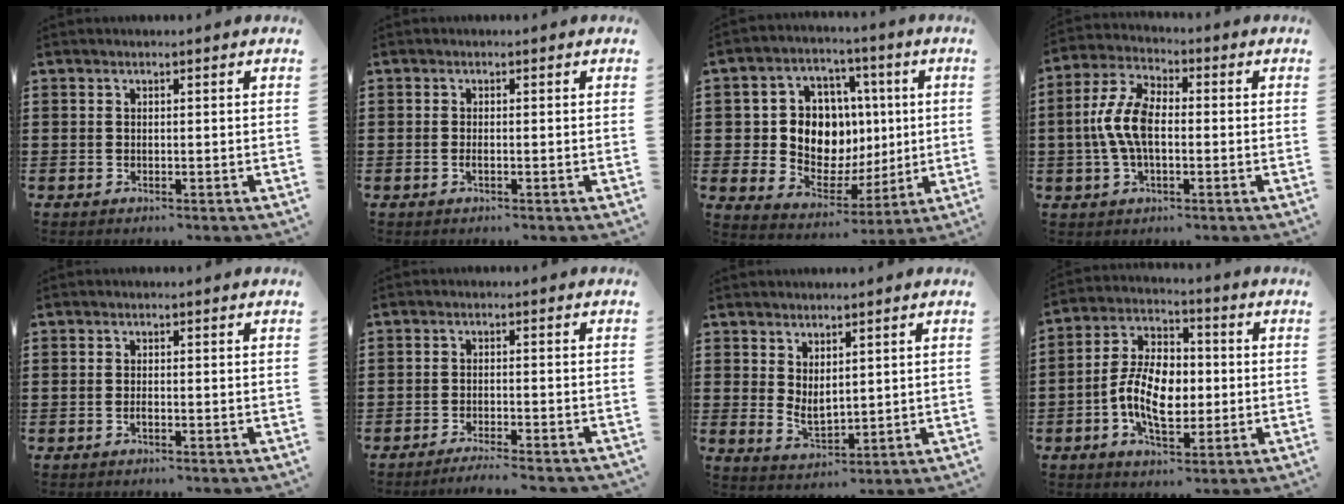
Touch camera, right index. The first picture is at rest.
{"total": 0.9, "force": [-0.3, 0.2, 0.8], "torque": [-0.016, -0.004, -0.004]}
{"total": 10.4, "force": [1.6, 8.9, 5.1], "torque": [-0.111, 0.008, 0.038]}
{"total": 8.1, "force": [-0.8, 4.0, 7.0], "torque": [-0.169, 0.000, -0.024]}
{"total": 0.9, "force": [-0.4, 0.2, 0.7], "torque": [-0.015, -0.005, -0.007]}
{"total": 2.5, "force": [-2.4, -0.3, 0.6], "torque": [-0.013, 0.000, -0.049]}
{"total": 3.2, "force": [1.8, 1.8, 2.0], "torque": [-0.044, -0.001, 0.034]}
{"total": 9.7, "force": [-1.4, 5.9, 7.6], "torque": [-0.173, 0.010, -0.032]}